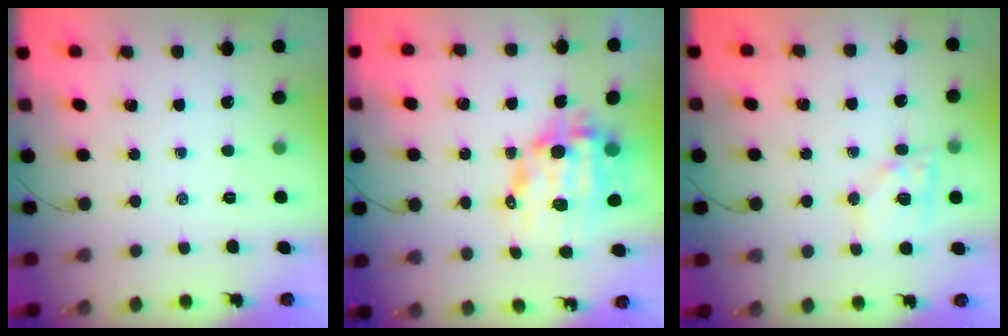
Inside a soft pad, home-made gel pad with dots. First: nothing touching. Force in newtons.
{"total": 13.2, "press": 12.9, "slide": 2.9}
{"total": 11.3, "press": 11.1, "slide": 1.8}